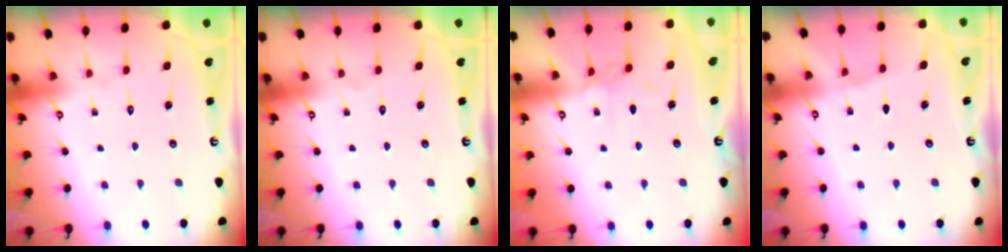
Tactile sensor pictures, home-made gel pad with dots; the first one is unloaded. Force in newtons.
{"total": 0.0}
{"total": 2.8, "press": 2.8, "slide": 0.5}
{"total": 3.0, "press": 2.9, "slide": 0.4}